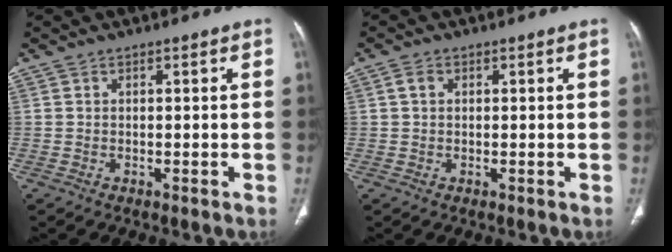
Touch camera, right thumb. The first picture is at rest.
{"total": 1.6, "force": [0.4, 1.1, 1.1], "torque": [-0.019, 0.004, 0.009]}